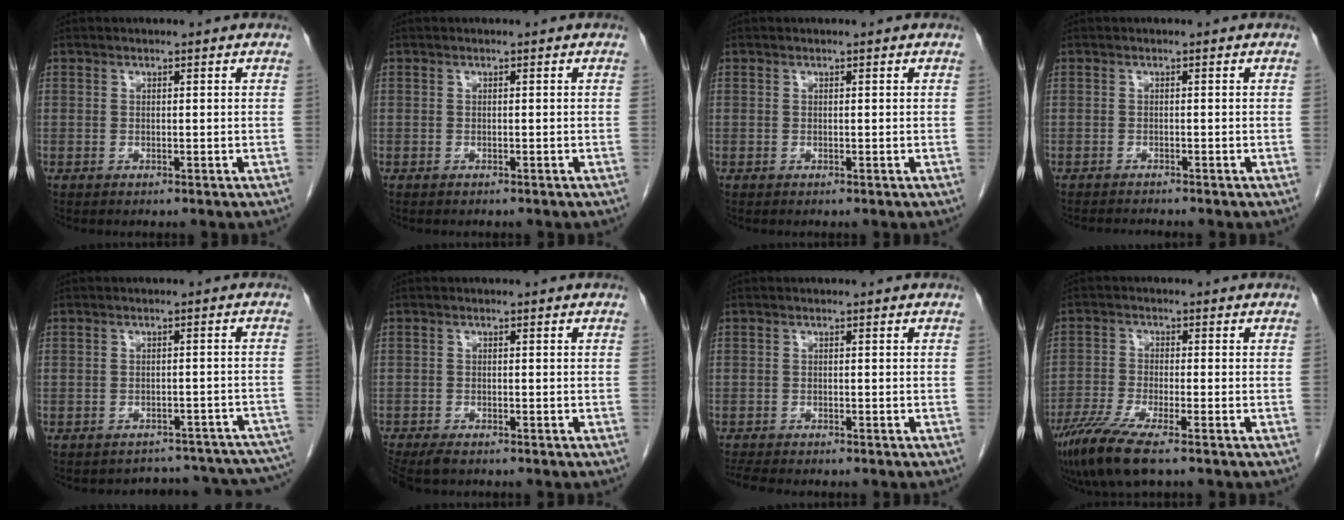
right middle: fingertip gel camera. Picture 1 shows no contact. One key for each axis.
{"total": 0.7, "fx": -0.6, "fy": 0.2, "fz": 0.3, "tx": -0.012, "ty": -0.001, "tz": -0.007}
{"total": 0.0}
{"total": 2.2, "fx": -2.1, "fy": -0.4, "fz": 0.5, "tx": -0.009, "ty": -0.009, "tz": -0.031}
{"total": 14.0, "fx": -13.0, "fy": 4.5, "fz": 2.6, "tx": -0.004, "ty": 0.036, "tz": -0.133}
{"total": 5.0, "fx": -4.1, "fy": 1.5, "fz": 2.5, "tx": -0.042, "ty": -0.012, "tz": -0.068}
{"total": 4.4, "fx": -3.9, "fy": 0.7, "fz": 2.0, "tx": -0.035, "ty": -0.012, "tz": -0.060}
{"total": 8.0, "fx": -5.6, "fy": 0.7, "fz": 5.7, "tx": -0.113, "ty": -0.022, "tz": -0.103}